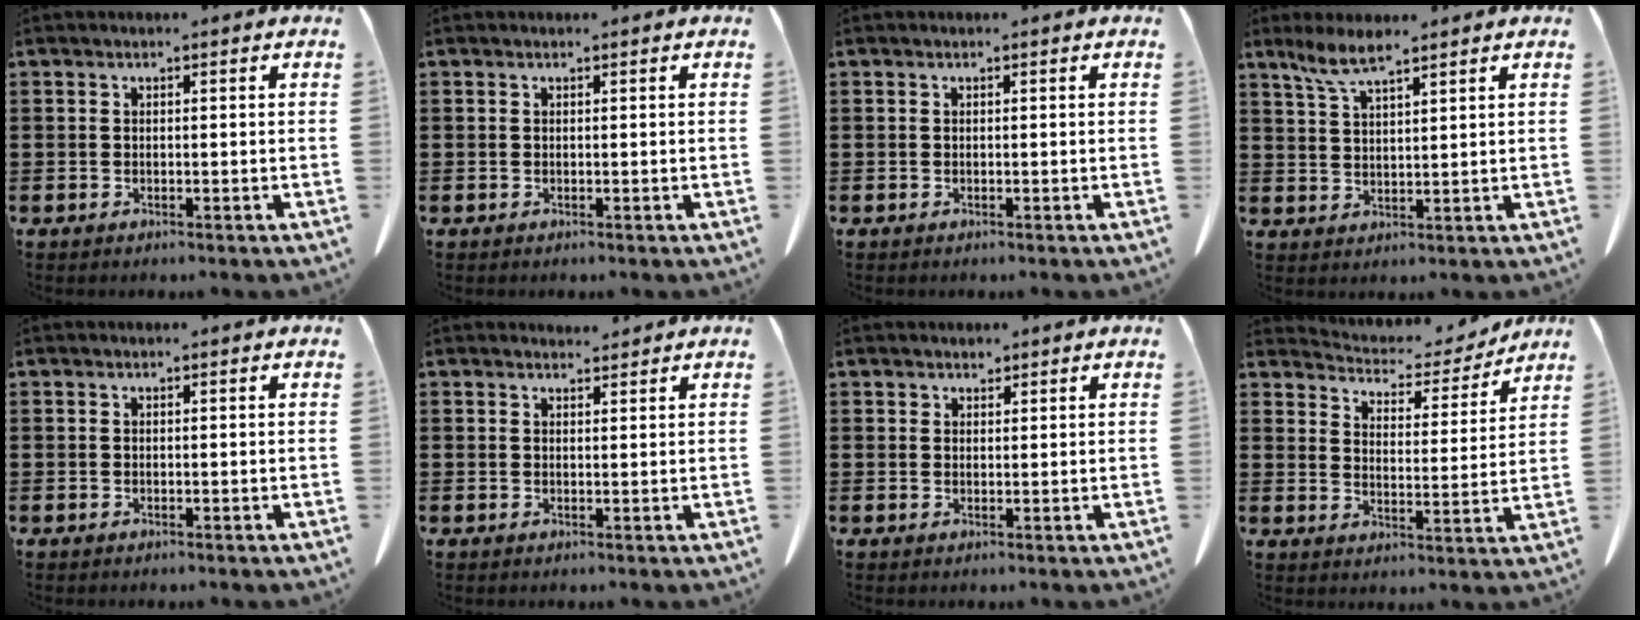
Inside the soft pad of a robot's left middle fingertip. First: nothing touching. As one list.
[{"total": 0.0}, {"total": 0.0}, {"total": 4.8, "force": [3.5, 0.7, 3.2], "torque": [-0.073, -0.003, 0.062]}, {"total": 0.0}, {"total": 1.4, "force": [1.4, 0.3, 0.2], "torque": [-0.009, 0.002, 0.027]}, {"total": 1.4, "force": [1.1, 0.8, 0.2], "torque": [0.000, -0.002, 0.021]}, {"total": 5.1, "force": [4.9, 1.0, 0.8], "torque": [-0.036, -0.035, 0.083]}]